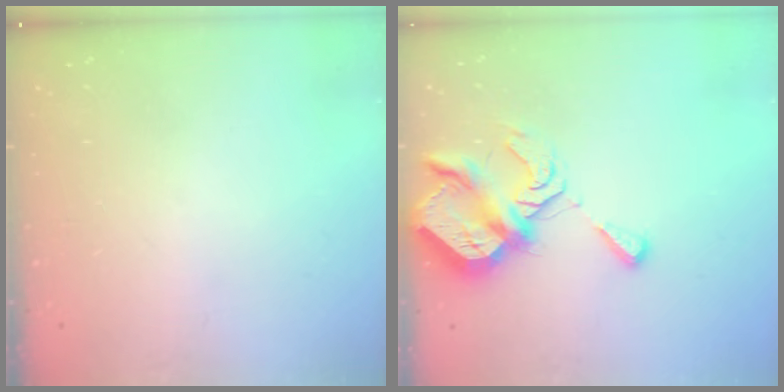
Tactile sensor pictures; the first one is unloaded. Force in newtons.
{"total": 9.4, "press": 9.3, "slide": 1.1}